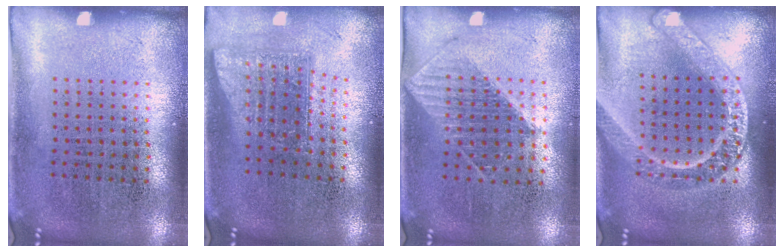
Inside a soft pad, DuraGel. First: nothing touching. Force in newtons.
{"total": 1.7, "press": 1.3, "slide": 1.0}
{"total": 1.1, "press": 1.0, "slide": 0.4}
{"total": 3.4, "press": 3.4, "slide": 0.4}